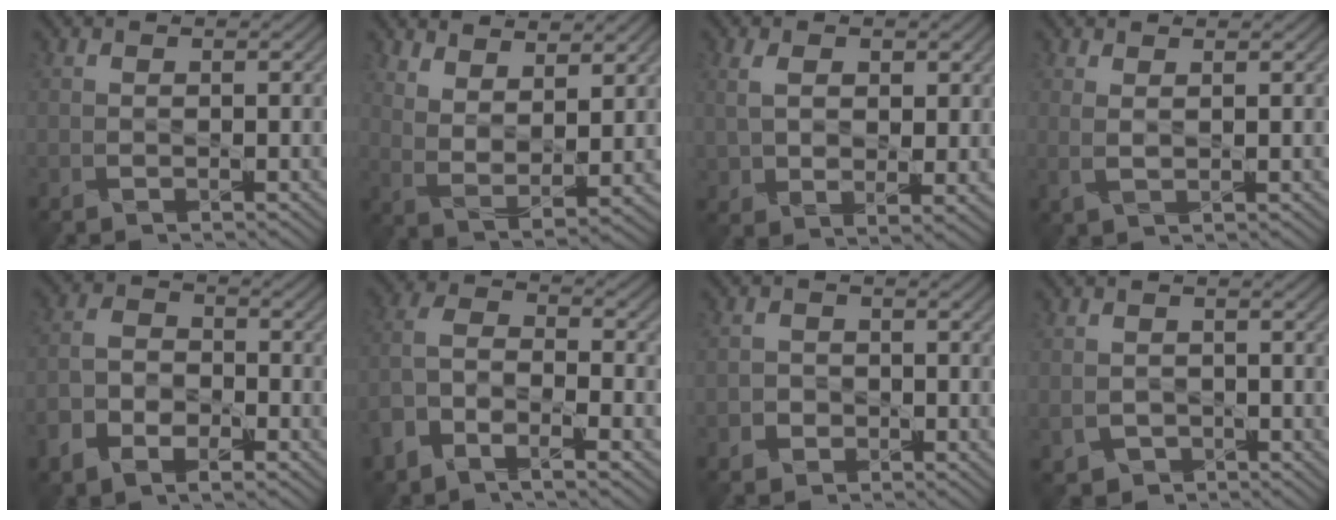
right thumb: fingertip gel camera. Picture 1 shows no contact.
{"total": 6.9, "force": [5.1, 2.0, 4.3], "torque": [-0.087, -0.019, 0.102]}
{"total": 5.5, "force": [1.6, 3.4, 4.0], "torque": [-0.086, -0.010, 0.036]}
{"total": 1.6, "force": [1.0, 0.3, 1.2], "torque": [-0.030, -0.002, 0.021]}
{"total": 6.9, "force": [-4.0, 4.0, 4.0], "torque": [-0.091, -0.011, -0.081]}
{"total": 7.7, "force": [-4.7, 3.3, 5.2], "torque": [-0.113, -0.009, -0.101]}
{"total": 1.9, "force": [-0.9, 1.6, 0.5], "torque": [-0.002, -0.001, -0.020]}
{"total": 2.3, "force": [-0.9, 1.9, 0.8], "torque": [-0.021, -0.009, -0.016]}